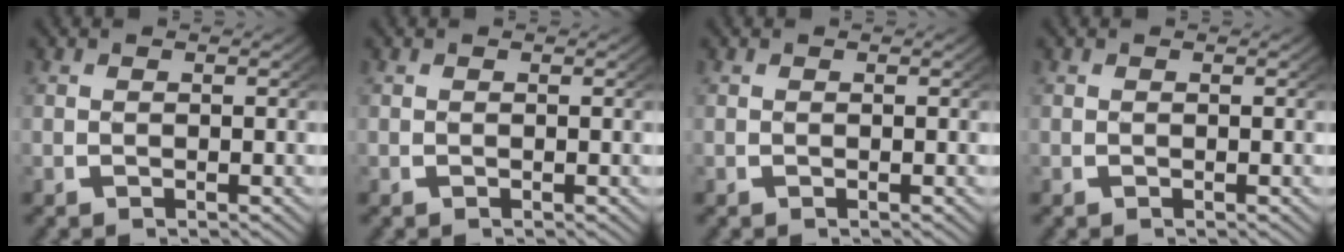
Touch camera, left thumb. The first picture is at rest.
{"total": 0.0}
{"total": 0.0}
{"total": 0.0}